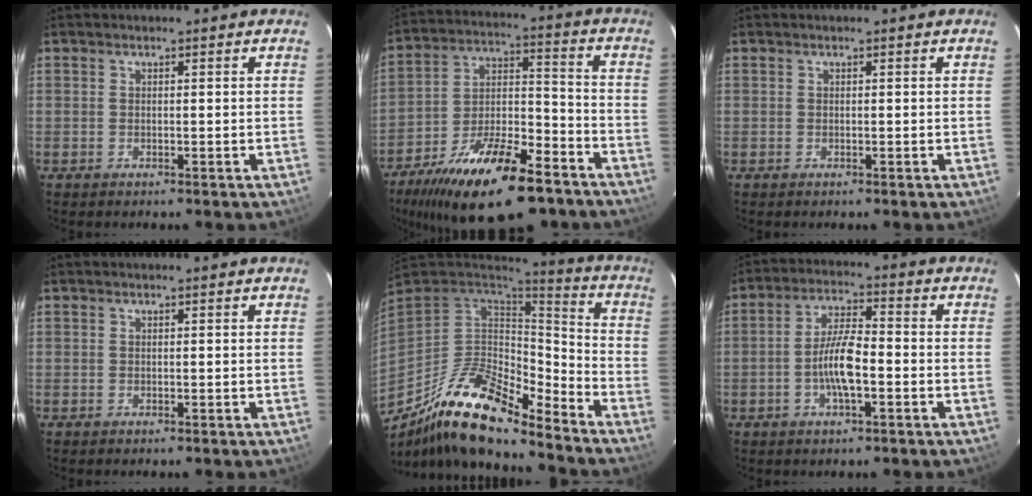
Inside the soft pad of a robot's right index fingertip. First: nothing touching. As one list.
[{"total": 24.6, "force": [-16.5, 8.5, 16.1], "torque": [-0.294, -0.020, -0.260]}, {"total": 0.0}, {"total": 0.0}, {"total": 20.5, "force": [-14.6, 6.3, 12.9], "torque": [-0.241, -0.026, -0.266]}, {"total": 8.2, "force": [-2.4, 2.4, 7.4], "torque": [-0.148, 0.009, -0.043]}]